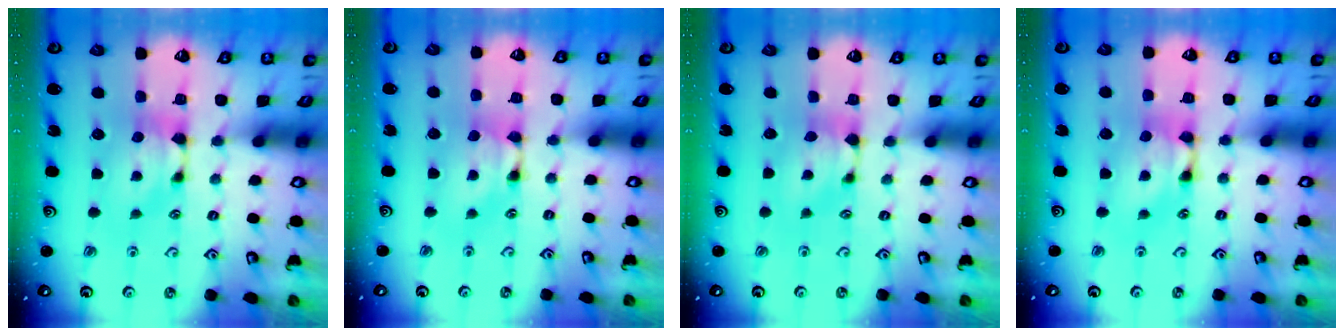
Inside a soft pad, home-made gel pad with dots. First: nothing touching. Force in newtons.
{"total": 1.8, "press": 1.8, "slide": 0.1}
{"total": 0.8, "press": 0.3, "slide": 0.7}
{"total": 2.2, "press": 2.2, "slide": 0.1}